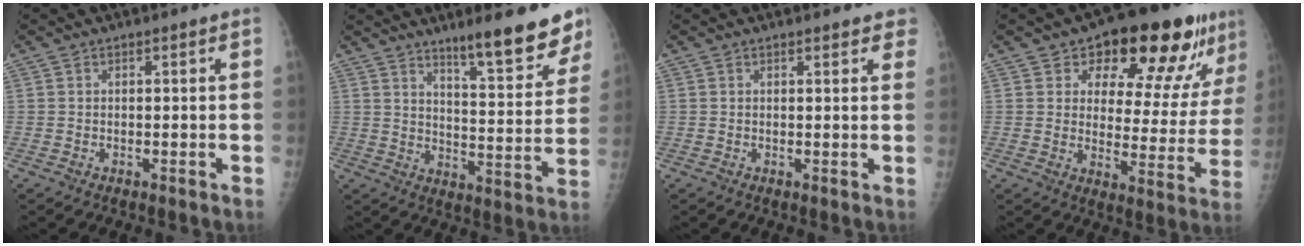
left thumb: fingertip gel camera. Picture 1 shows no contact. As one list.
[{"total": 13.7, "force": [10.2, 2.6, 8.8], "torque": [-0.092, -0.072, 0.152]}, {"total": 3.0, "force": [2.4, 1.1, 1.4], "torque": [0.007, -0.003, 0.020]}, {"total": 19.4, "force": [11.9, 8.6, 12.7], "torque": [-0.123, -0.046, 0.161]}]